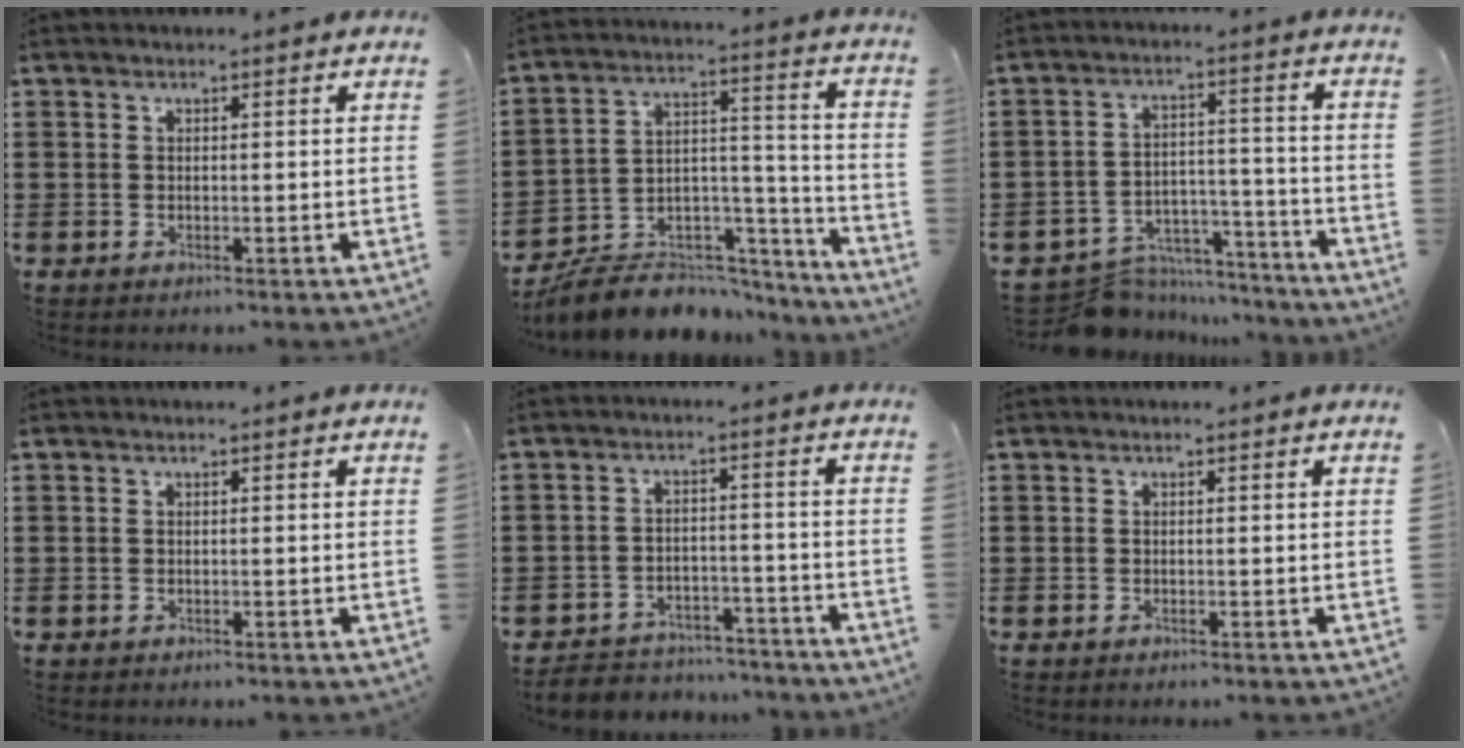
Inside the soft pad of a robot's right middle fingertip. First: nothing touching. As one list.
[{"total": 7.2, "force": [-6.6, 2.7, 1.3], "torque": [-0.028, 0.007, -0.127]}, {"total": 7.4, "force": [-7.0, 1.9, 1.2], "torque": [-0.018, 0.023, -0.134]}, {"total": 0.0}, {"total": 4.2, "force": [-4.1, 0.9, 0.0], "torque": [-0.005, 0.005, -0.087]}, {"total": 0.0}]